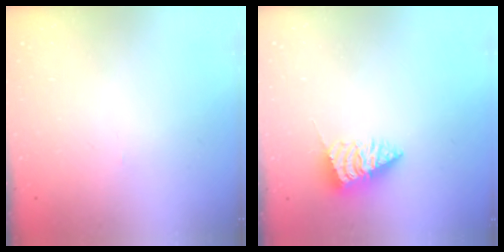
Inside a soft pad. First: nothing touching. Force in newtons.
{"total": 2.6, "press": 2.6, "slide": 0.1}